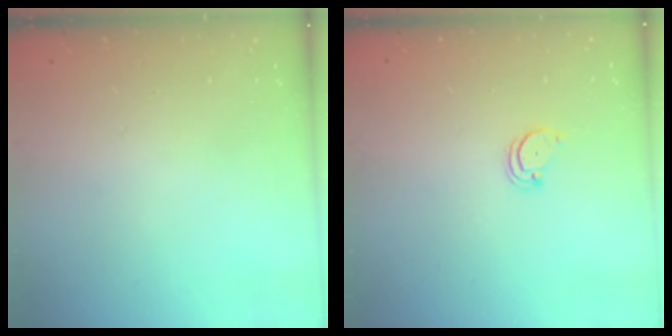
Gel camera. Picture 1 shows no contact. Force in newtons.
{"total": 1.5, "press": 1.5, "slide": 0.2}